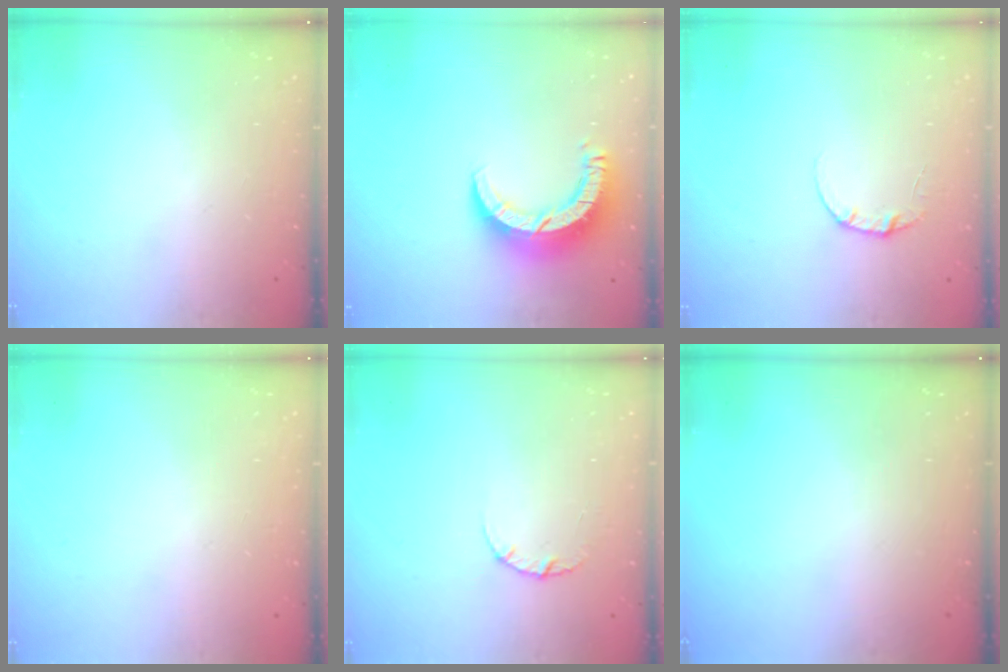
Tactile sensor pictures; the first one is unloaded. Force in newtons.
{"total": 10.3, "press": 10.2, "slide": 1.0}
{"total": 4.0, "press": 4.0, "slide": 0.4}
{"total": 2.6, "press": 2.6, "slide": 0.2}
{"total": 2.5, "press": 2.5, "slide": 0.3}
{"total": 0.0}